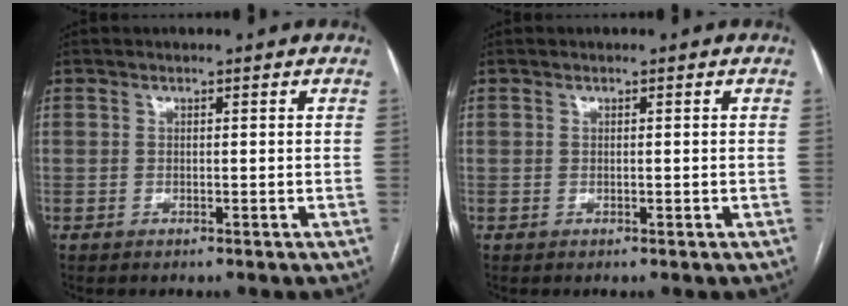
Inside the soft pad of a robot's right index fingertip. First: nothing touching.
{"total": 0.0}